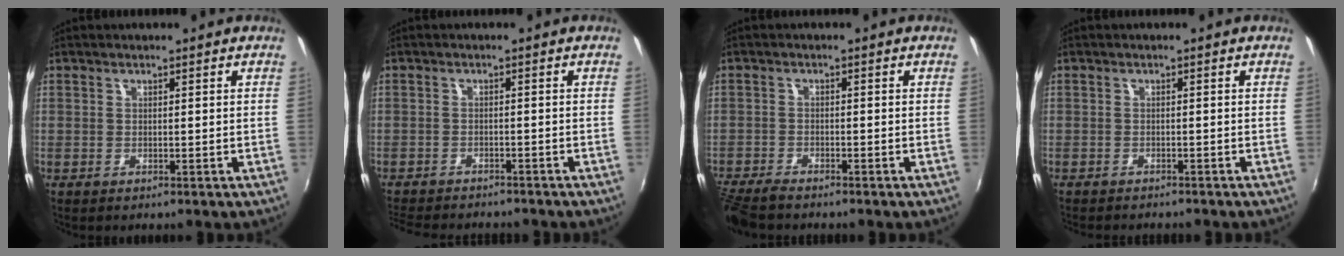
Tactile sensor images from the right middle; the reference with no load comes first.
{"total": 9.2, "force": [-8.3, 2.1, 3.4], "torque": [-0.088, -0.020, -0.128]}
{"total": 6.1, "force": [-5.6, 0.9, 2.5], "torque": [-0.069, -0.028, -0.104]}
{"total": 3.0, "force": [-2.8, 0.4, 1.0], "torque": [-0.029, -0.014, -0.045]}